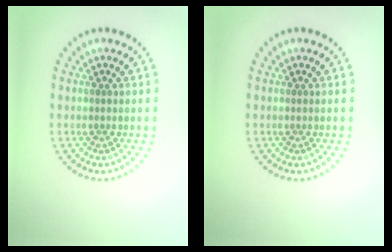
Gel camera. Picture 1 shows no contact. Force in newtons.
{"total": 0.0}